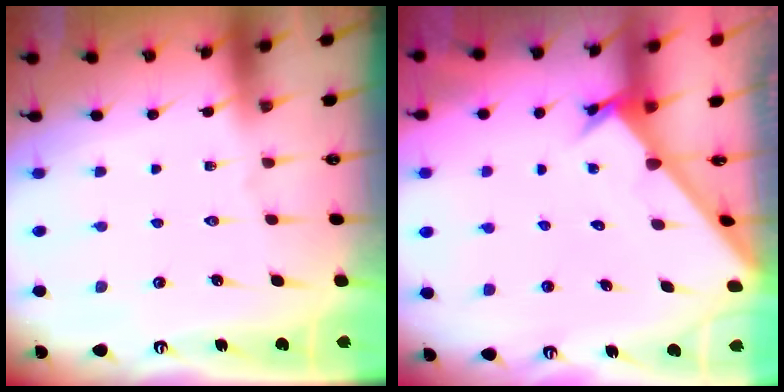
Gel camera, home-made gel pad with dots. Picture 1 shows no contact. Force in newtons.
{"total": 2.6, "press": 2.6, "slide": 0.3}